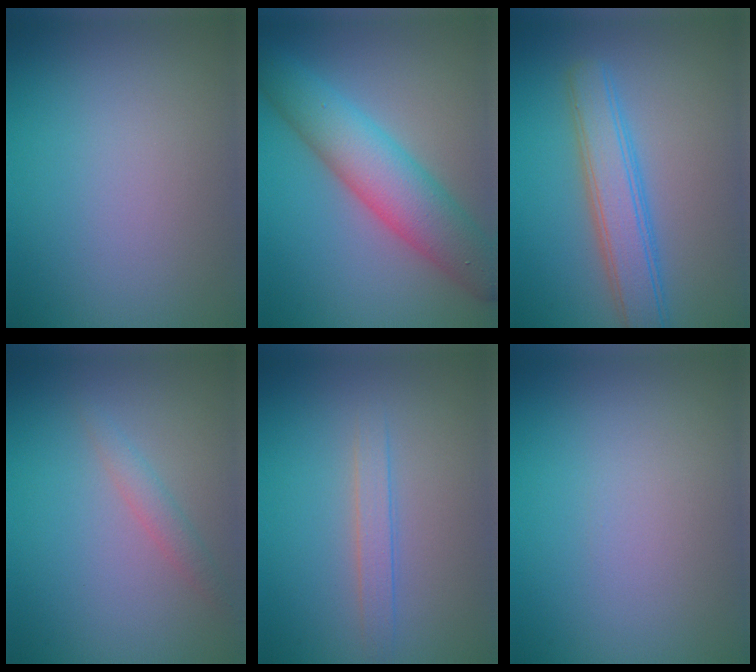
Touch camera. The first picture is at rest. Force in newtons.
{"total": 7.1, "press": 7.1, "slide": 0.4}
{"total": 4.5, "press": 4.5, "slide": 0.1}
{"total": 1.0, "press": 1.0, "slide": 0.1}
{"total": 1.7, "press": 1.7, "slide": 0.0}
{"total": 0.0}